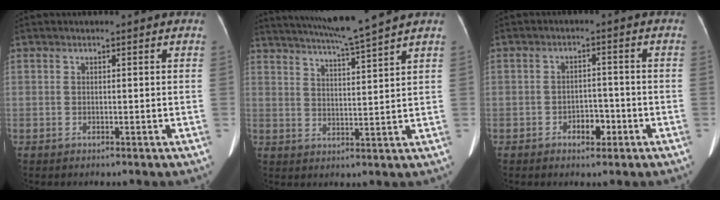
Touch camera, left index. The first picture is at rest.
{"total": 10.8, "force": [9.4, -2.2, 4.7], "torque": [-0.084, -0.010, 0.149]}
{"total": 3.4, "force": [-1.8, 1.9, 2.1], "torque": [-0.030, 0.006, -0.026]}